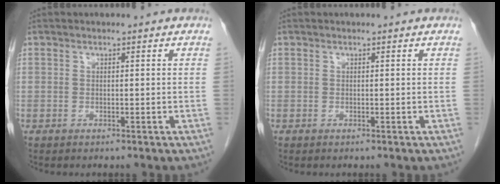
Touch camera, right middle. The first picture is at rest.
{"total": 0.0}